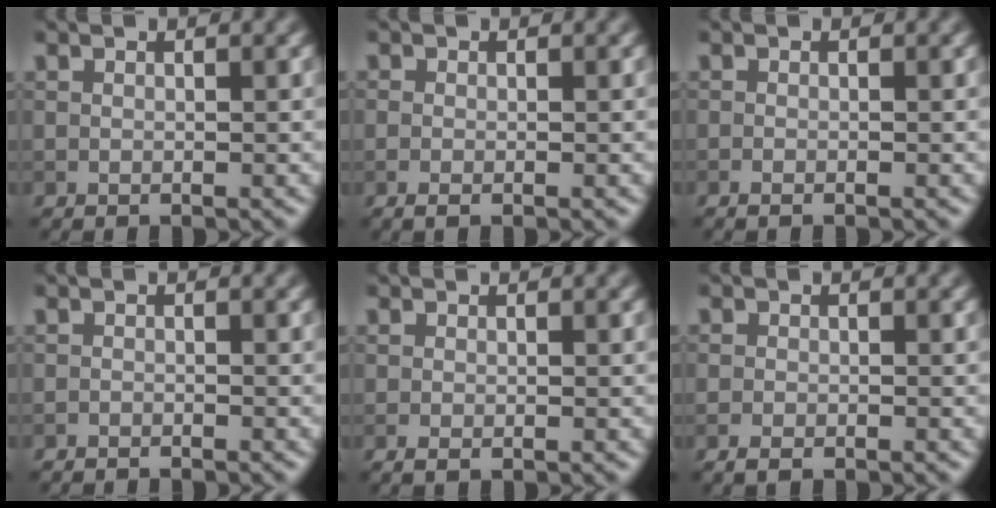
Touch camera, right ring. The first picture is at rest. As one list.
[{"total": 0.8, "force": [-0.3, 0.3, 0.7], "torque": [-0.014, -0.004, -0.005]}, {"total": 0.6, "force": [-0.4, 0.1, 0.5], "torque": [-0.006, -0.003, -0.006]}, {"total": 1.0, "force": [-1.0, 0.1, 0.1], "torque": [0.000, -0.004, -0.019]}, {"total": 0.8, "force": [-0.3, 0.2, 0.8], "torque": [-0.012, -0.004, -0.004]}, {"total": 1.1, "force": [-0.7, 0.3, 0.7], "torque": [-0.014, -0.002, -0.014]}]